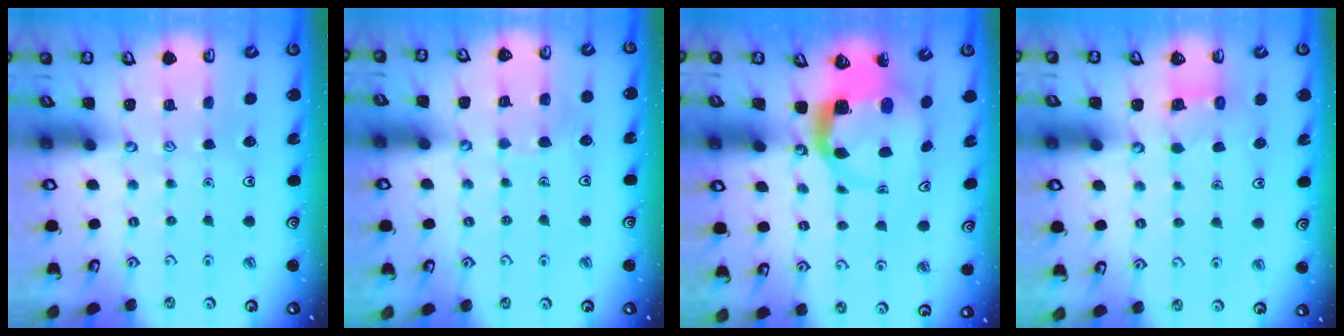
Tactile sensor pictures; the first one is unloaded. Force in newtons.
{"total": 5.1, "press": 5.0, "slide": 0.5}
{"total": 4.0, "press": 4.0, "slide": 0.3}
{"total": 3.7, "press": 3.7, "slide": 0.2}